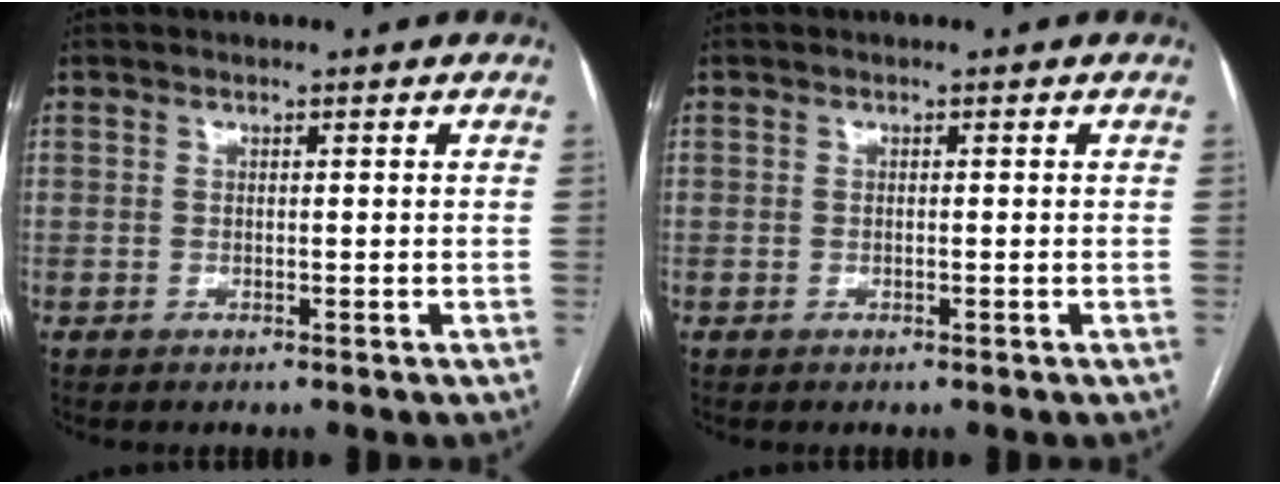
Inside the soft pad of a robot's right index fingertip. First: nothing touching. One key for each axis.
{"total": 0.0}